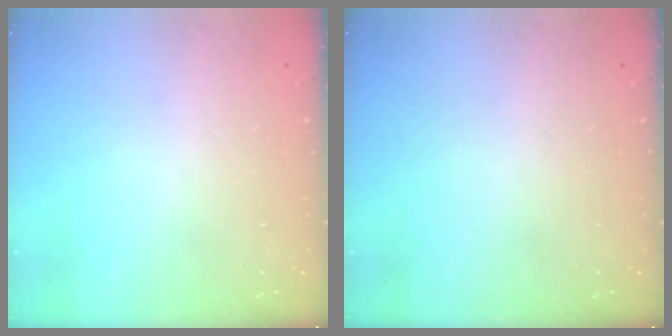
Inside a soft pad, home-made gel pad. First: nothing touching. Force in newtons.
{"total": 0.0}